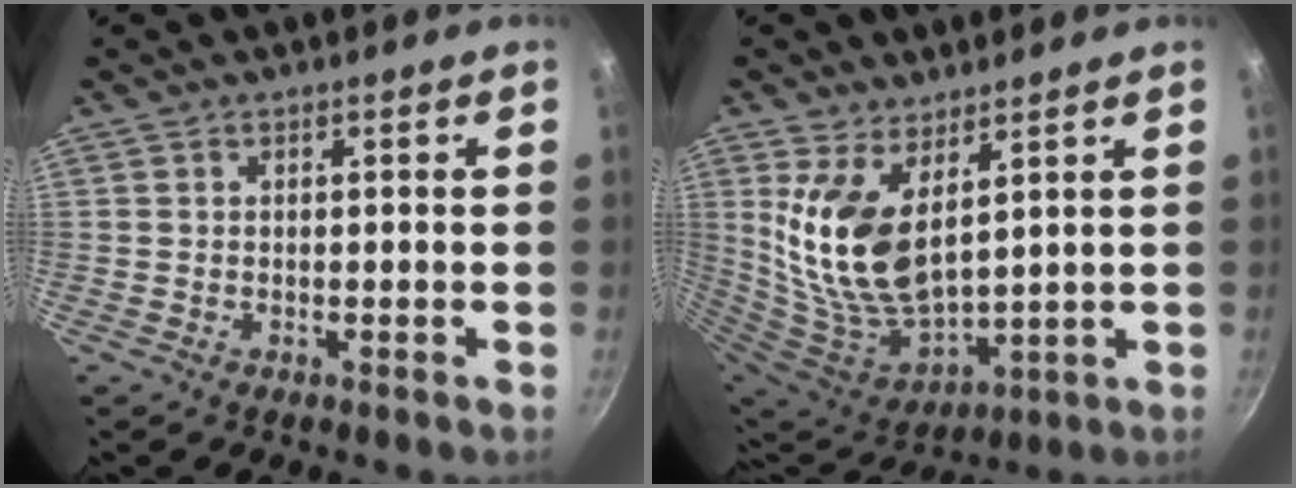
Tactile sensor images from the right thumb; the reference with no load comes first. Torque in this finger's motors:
{"motor_torque": [0.41, 0.65, 2.15, 0.17, 0.51]}